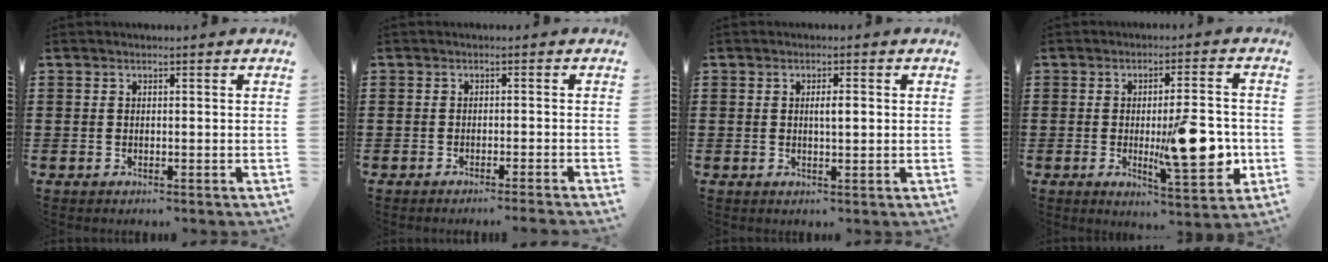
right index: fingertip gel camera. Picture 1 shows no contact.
{"total": 1.1, "force": [-1.0, -0.3, 0.5], "torque": [-0.009, -0.002, -0.019]}
{"total": 2.3, "force": [0.3, 0.6, 2.2], "torque": [-0.042, 0.002, 0.003]}
{"total": 12.2, "force": [-1.6, 3.4, 11.6], "torque": [-0.168, -0.016, -0.025]}